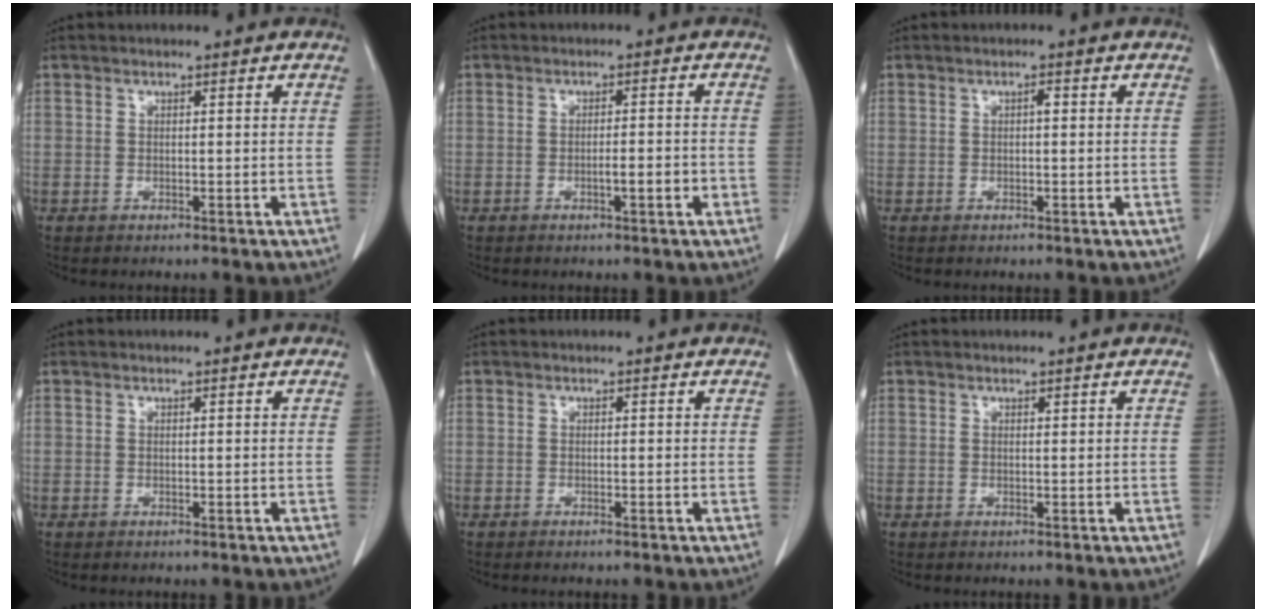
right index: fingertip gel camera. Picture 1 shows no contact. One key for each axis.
{"total": 2.7, "fx": -1.0, "fy": 0.3, "fz": 2.5, "tx": -0.040, "ty": 0.000, "tz": -0.016}
{"total": 0.9, "fx": 0.1, "fy": 0.3, "fz": 0.8, "tx": -0.013, "ty": 0.003, "tz": 0.001}
{"total": 0.0}
{"total": 0.5, "fx": -0.4, "fy": -0.1, "fz": 0.4, "tx": -0.008, "ty": 0.000, "tz": -0.006}
{"total": 0.0}